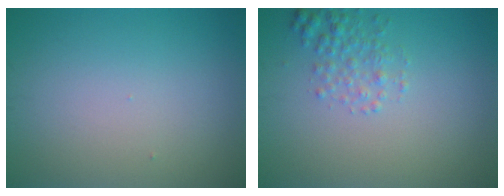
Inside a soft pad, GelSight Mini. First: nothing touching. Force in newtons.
{"total": 2.0, "press": 2.0, "slide": 0.1}